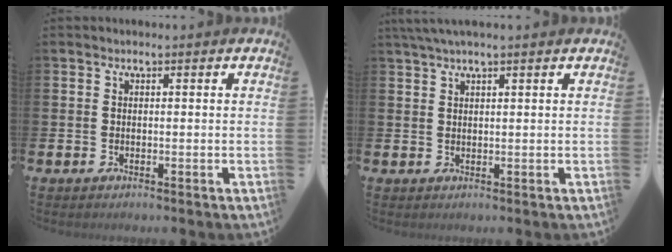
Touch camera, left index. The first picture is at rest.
{"total": 2.3, "force": [1.9, 0.0, 1.3], "torque": [-0.035, 0.005, 0.036]}